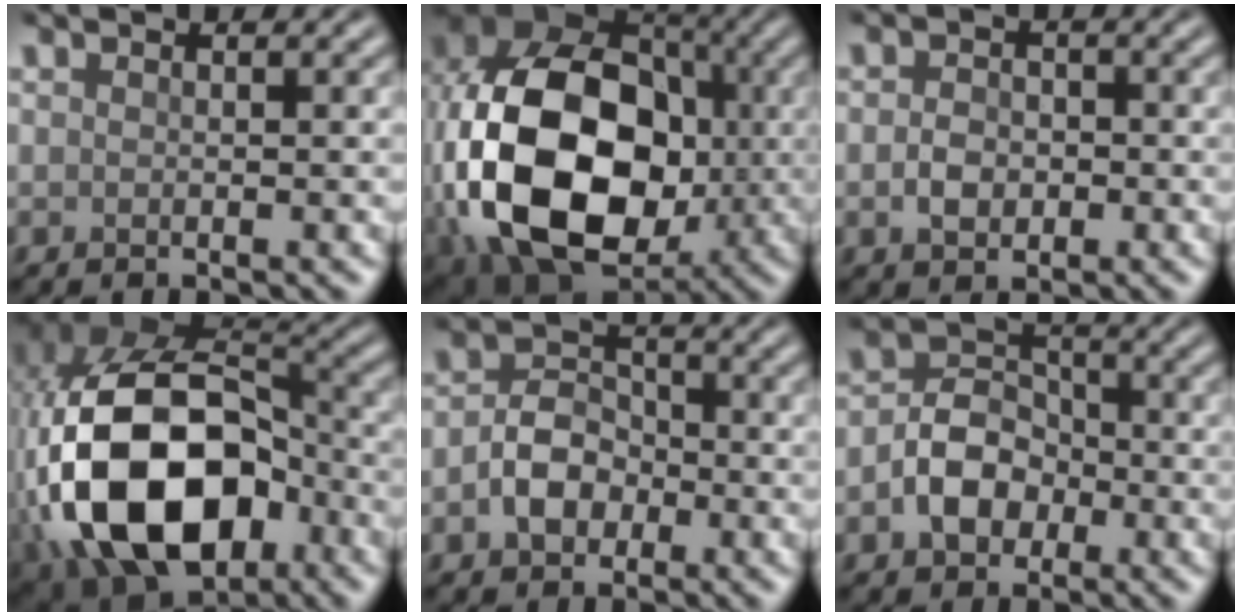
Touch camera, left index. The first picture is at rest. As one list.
[{"total": 20.3, "force": [-2.3, 14.9, 13.5], "torque": [-0.312, -0.021, -0.030]}, {"total": 2.3, "force": [-0.5, 1.8, 1.3], "torque": [-0.023, 0.000, -0.015]}, {"total": 18.3, "force": [-4.1, 12.3, 12.8], "torque": [-0.269, -0.022, -0.063]}, {"total": 3.6, "force": [-1.2, 2.8, 2.0], "torque": [-0.035, 0.007, -0.027]}, {"total": 4.4, "force": [-1.4, 3.3, 2.4], "torque": [-0.039, 0.006, -0.030]}]